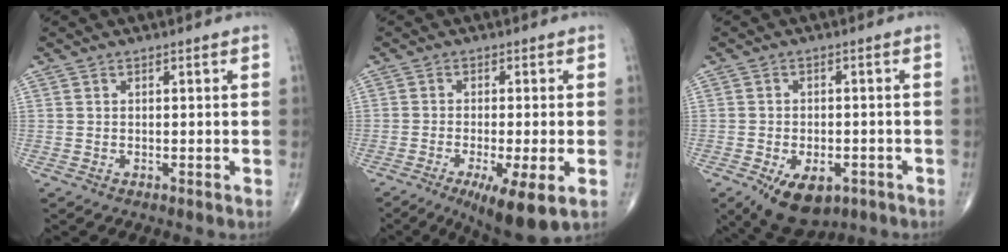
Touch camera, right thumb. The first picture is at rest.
{"total": 9.8, "force": [-4.2, 1.9, 8.7], "torque": [-0.140, -0.015, -0.066]}
{"total": 10.3, "force": [-5.1, 5.9, 6.6], "torque": [-0.091, 0.009, -0.068]}